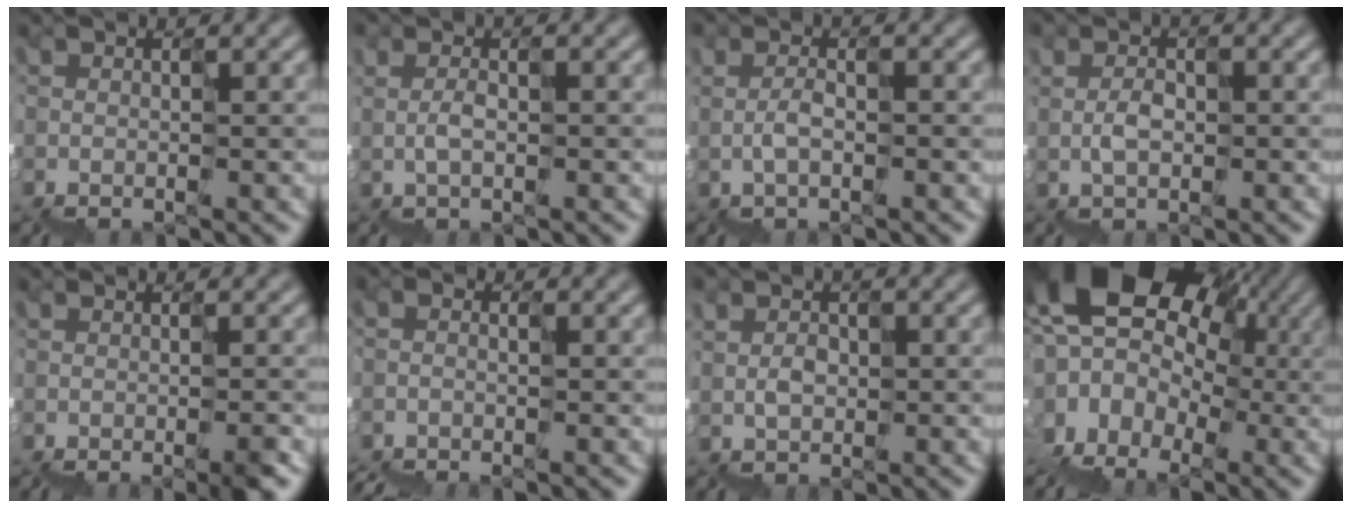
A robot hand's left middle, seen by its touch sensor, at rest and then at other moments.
{"total": 1.0, "force": [0.9, -0.1, -0.3], "torque": [0.006, 0.009, 0.020]}
{"total": 0.6, "force": [0.6, -0.1, -0.1], "torque": [0.005, 0.011, 0.011]}
{"total": 0.9, "force": [0.9, 0.3, -0.2], "torque": [0.007, 0.015, 0.018]}
{"total": 4.0, "force": [-2.3, 1.3, 3.0], "torque": [-0.040, -0.013, -0.032]}
{"total": 3.1, "force": [-2.3, 1.0, 1.8], "torque": [-0.041, -0.012, -0.040]}
{"total": 1.1, "force": [0.8, 0.6, -0.2], "torque": [0.009, 0.014, 0.019]}
{"total": 15.6, "force": [3.4, 11.7, 9.7], "torque": [-0.148, 0.023, 0.063]}